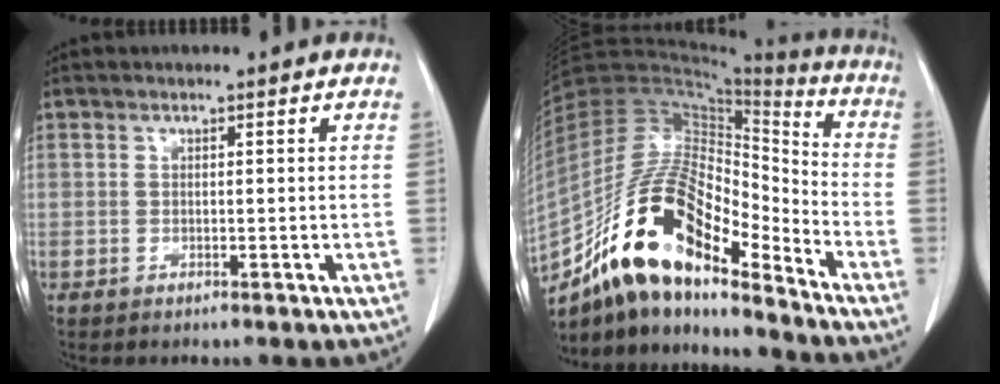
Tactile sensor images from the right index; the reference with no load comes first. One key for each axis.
{"total": 19.2, "fx": -13.3, "fy": 6.0, "fz": 12.4, "tx": -0.234, "ty": 0.033, "tz": -0.237}